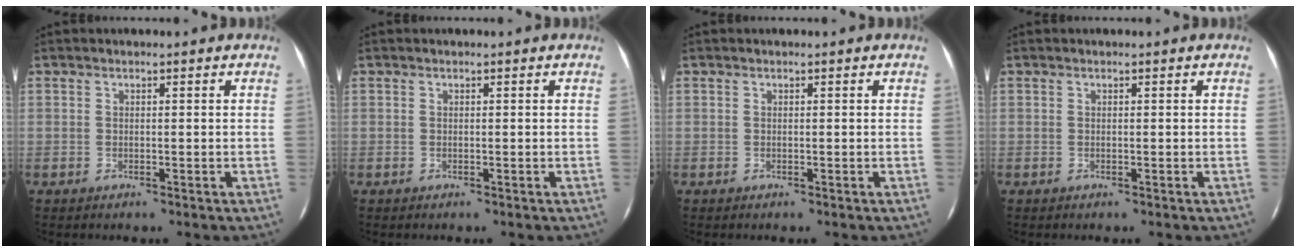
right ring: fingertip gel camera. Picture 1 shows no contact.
{"total": 0.0}
{"total": 0.0}
{"total": 0.0}